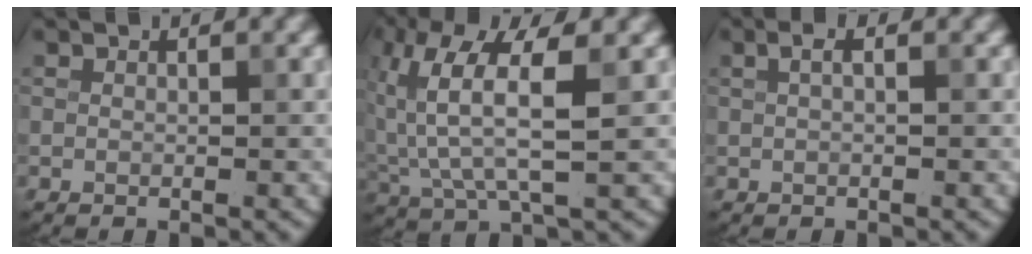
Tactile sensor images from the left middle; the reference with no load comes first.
{"total": 6.7, "force": [1.6, 2.3, 6.1], "torque": [-0.133, 0.007, 0.029]}
{"total": 1.0, "force": [0.3, 0.3, 0.9], "torque": [-0.019, 0.005, 0.005]}